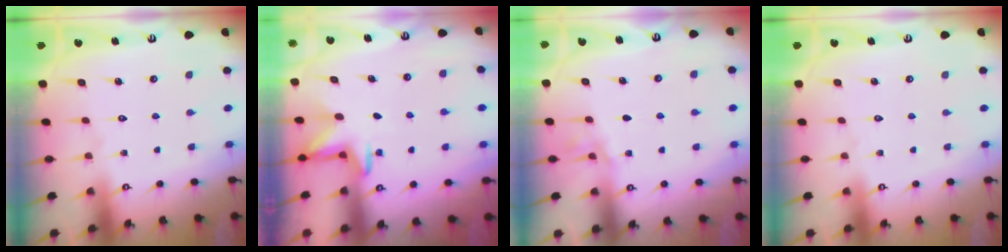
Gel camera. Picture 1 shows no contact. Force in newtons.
{"total": 3.0, "press": 3.0, "slide": 0.4}
{"total": 3.5, "press": 2.7, "slide": 2.2}
{"total": 0.0}